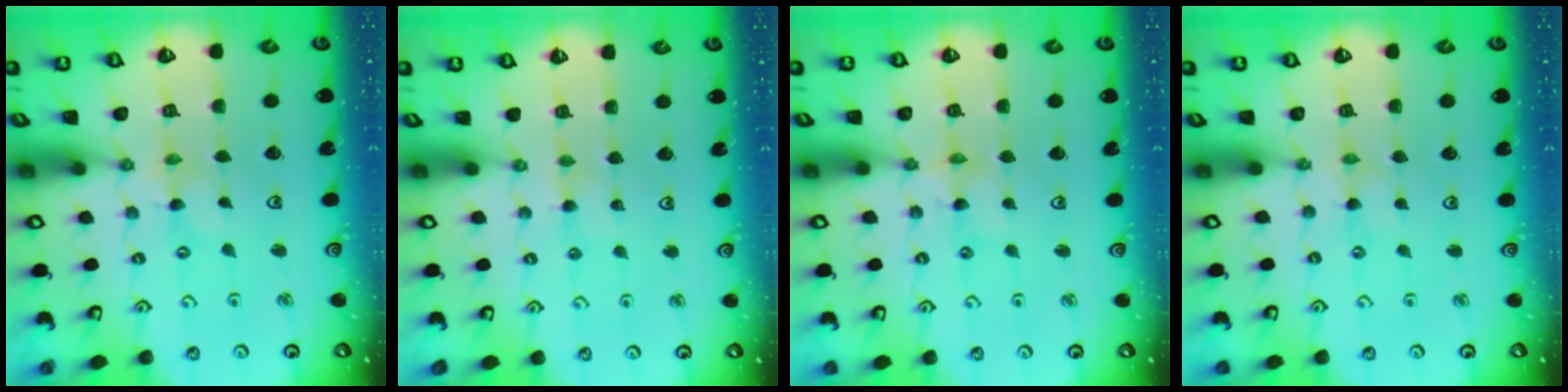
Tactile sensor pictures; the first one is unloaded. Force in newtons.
{"total": 1.8, "press": 1.8, "slide": 0.2}
{"total": 2.3, "press": 2.3, "slide": 0.3}
{"total": 1.1, "press": 1.0, "slide": 0.4}